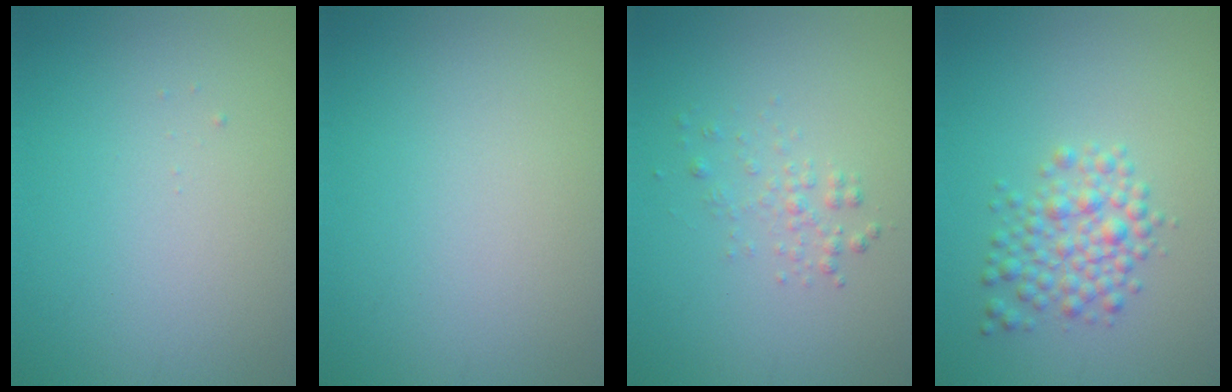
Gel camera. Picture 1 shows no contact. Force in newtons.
{"total": 0.0}
{"total": 1.4, "press": 1.4, "slide": 0.0}
{"total": 3.3, "press": 3.3, "slide": 0.1}